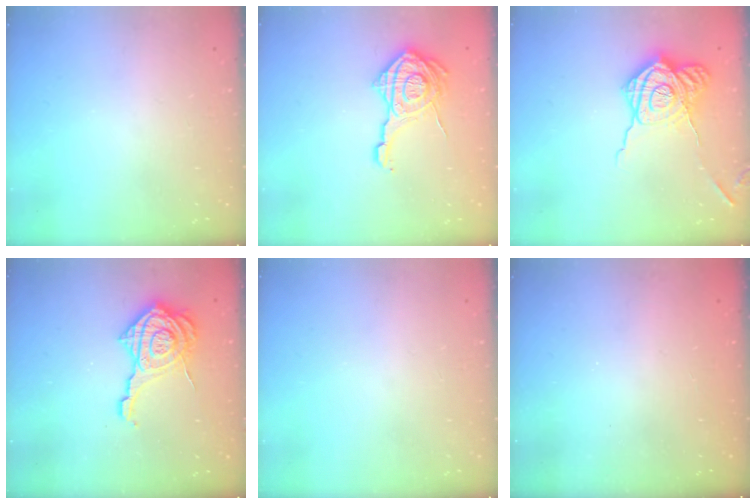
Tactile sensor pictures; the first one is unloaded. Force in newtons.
{"total": 16.6, "press": 16.6, "slide": 1.2}
{"total": 18.6, "press": 18.6, "slide": 1.4}
{"total": 13.9, "press": 13.8, "slide": 1.7}
{"total": 0.0}
{"total": 2.3, "press": 2.2, "slide": 0.8}